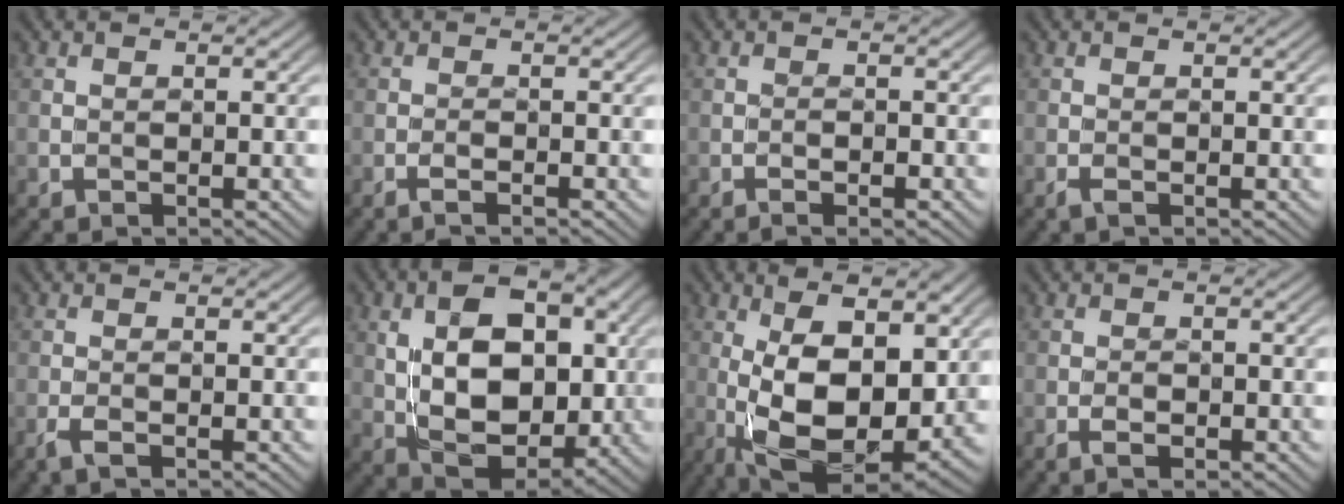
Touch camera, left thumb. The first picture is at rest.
{"total": 1.2, "force": [-0.9, -0.4, 0.6], "torque": [-0.018, 0.001, -0.018]}
{"total": 1.5, "force": [-1.0, 0.0, 1.1], "torque": [-0.023, 0.000, -0.017]}
{"total": 0.9, "force": [-0.6, 0.1, 0.7], "torque": [-0.019, -0.001, -0.011]}
{"total": 1.5, "force": [-0.9, 0.2, 1.2], "torque": [-0.033, -0.003, -0.019]}
{"total": 10.4, "force": [1.6, 6.6, 7.8], "torque": [-0.144, -0.001, 0.028]}
{"total": 13.3, "force": [1.0, 5.5, 12.1], "torque": [-0.214, -0.014, 0.024]}
{"total": 1.5, "force": [-0.9, 0.4, 1.1], "torque": [-0.023, -0.002, -0.015]}